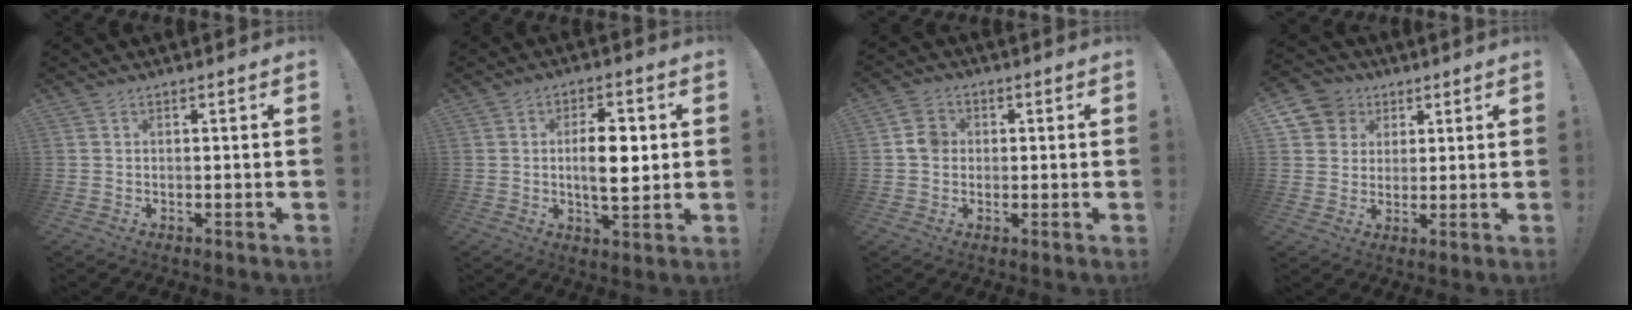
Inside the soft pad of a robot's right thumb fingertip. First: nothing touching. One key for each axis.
{"total": 10.0, "fx": 0.5, "fy": 4.4, "fz": 8.9, "tx": -0.147, "ty": -0.001, "tz": 0.001}
{"total": 5.6, "fx": 0.1, "fy": 5.1, "fz": 2.5, "tx": -0.030, "ty": 0.014, "tz": 0.003}
{"total": 8.8, "fx": 3.5, "fy": 7.8, "fz": 2.2, "tx": -0.027, "ty": -0.018, "tz": 0.071}